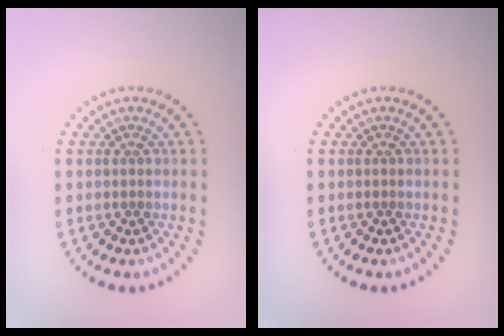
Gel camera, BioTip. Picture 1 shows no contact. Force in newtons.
{"total": 0.0}